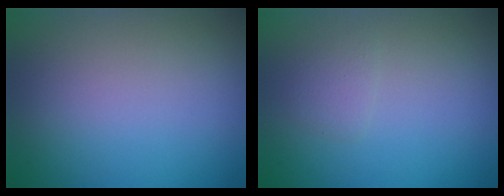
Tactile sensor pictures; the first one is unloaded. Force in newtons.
{"total": 1.2, "press": 1.2, "slide": 0.1}